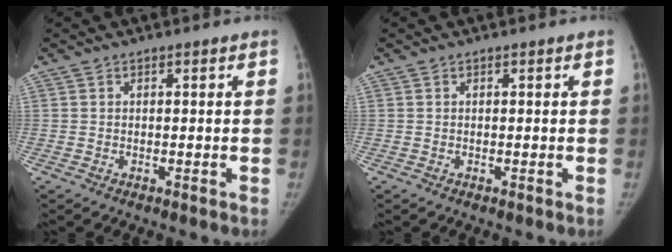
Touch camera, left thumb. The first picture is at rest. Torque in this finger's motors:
{"motor_torque": [0.01, 0.00, 0.07, -0.07, 0.00]}